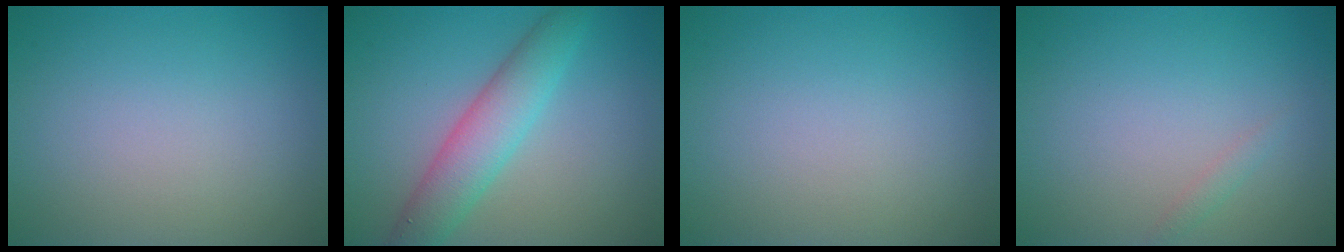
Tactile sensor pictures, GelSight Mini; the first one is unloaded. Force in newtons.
{"total": 4.8, "press": 4.8, "slide": 0.3}
{"total": 0.0}
{"total": 0.7, "press": 0.7, "slide": 0.1}